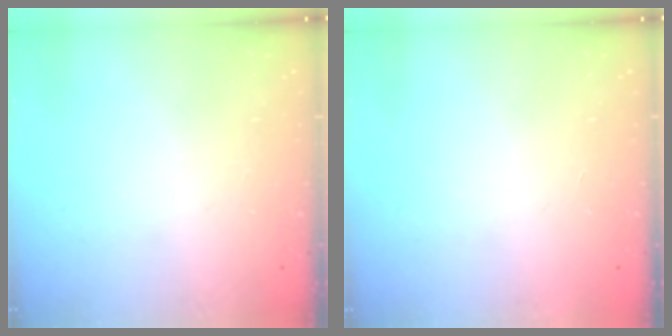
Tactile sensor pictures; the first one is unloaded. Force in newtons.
{"total": 1.6, "press": 1.6, "slide": 0.1}